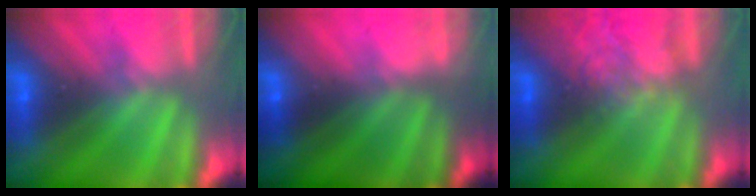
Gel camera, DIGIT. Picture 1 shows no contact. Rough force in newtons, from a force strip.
{"total": 2.1}
{"total": 2.1}